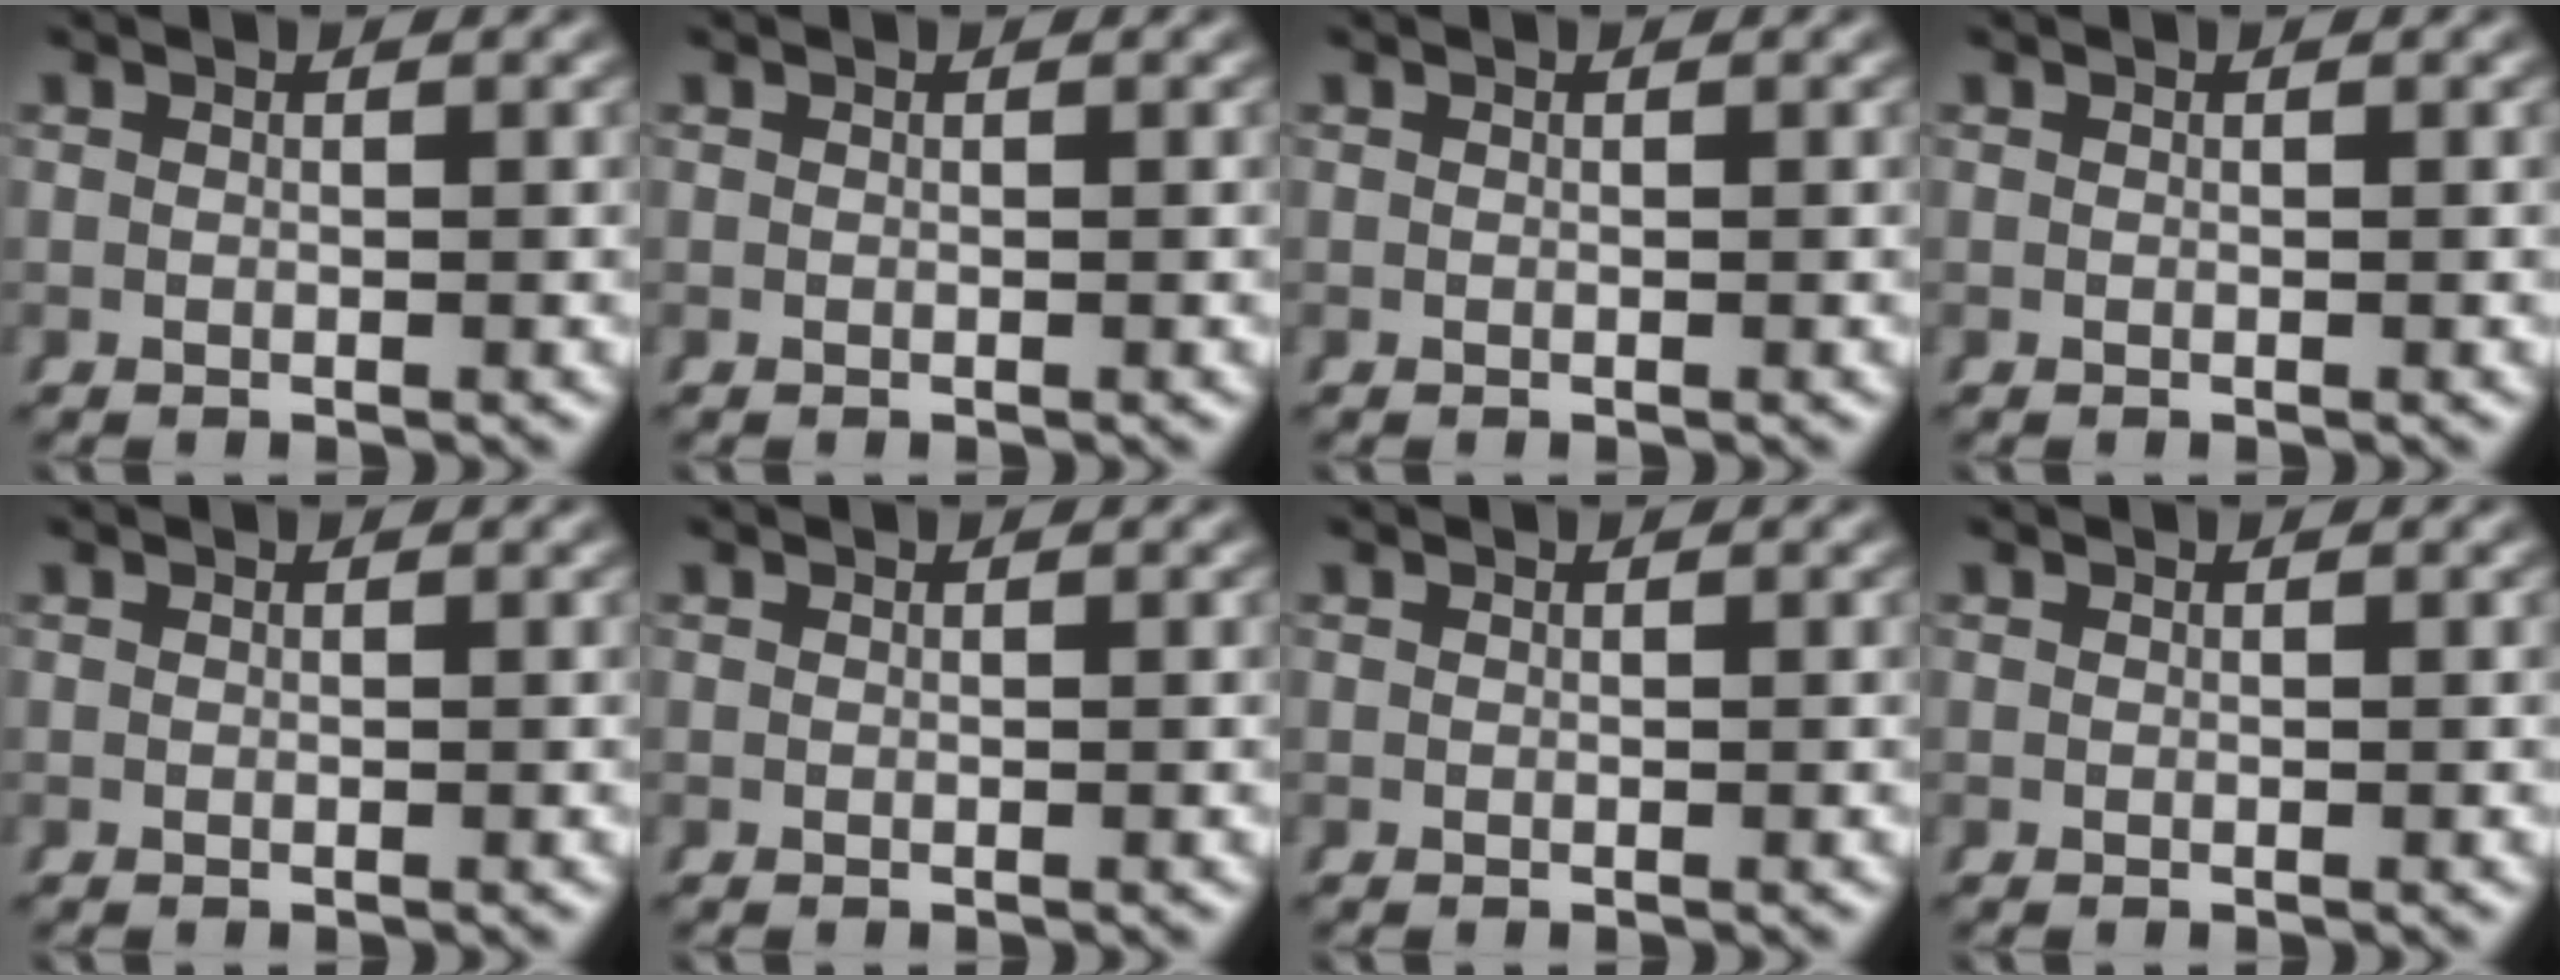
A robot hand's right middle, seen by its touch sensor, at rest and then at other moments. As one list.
[{"total": 0.0}, {"total": 0.0}, {"total": 0.0}, {"total": 0.0}, {"total": 0.0}, {"total": 0.0}, {"total": 0.0}]